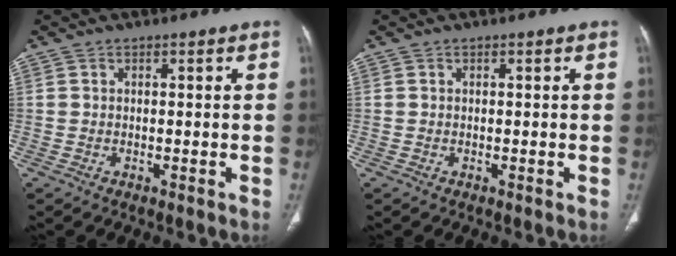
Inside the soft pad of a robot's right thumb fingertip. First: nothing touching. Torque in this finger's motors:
{"motor_torque": [0.03, 0.02, -0.28, 0.24, 0.02]}